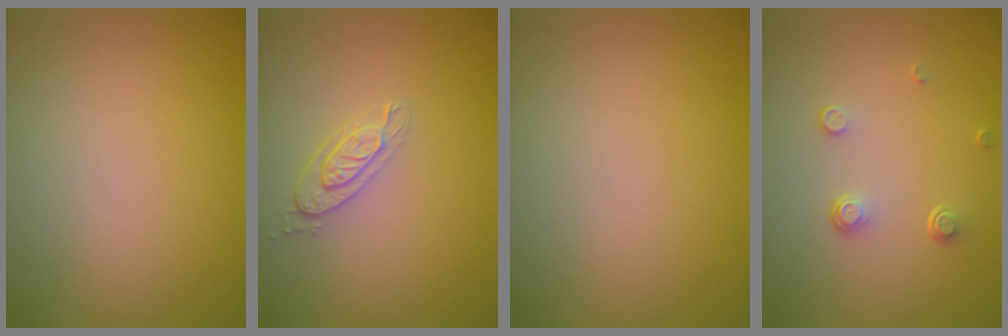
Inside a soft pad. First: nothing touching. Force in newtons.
{"total": 2.1, "press": 1.8, "slide": 1.1}
{"total": 0.0}
{"total": 1.4, "press": 0.8, "slide": 1.2}